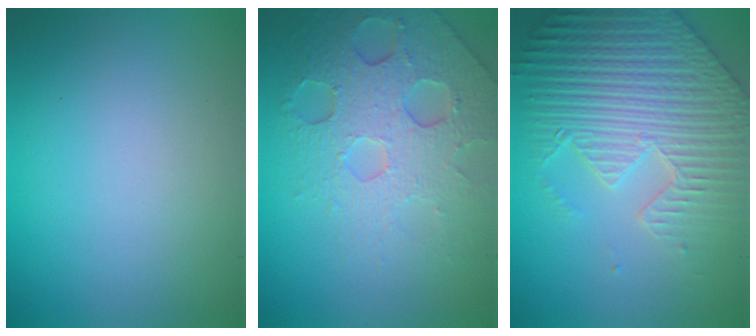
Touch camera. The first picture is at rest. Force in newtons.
{"total": 6.8, "press": 4.9, "slide": 4.7}
{"total": 8.4, "press": 6.5, "slide": 5.3}